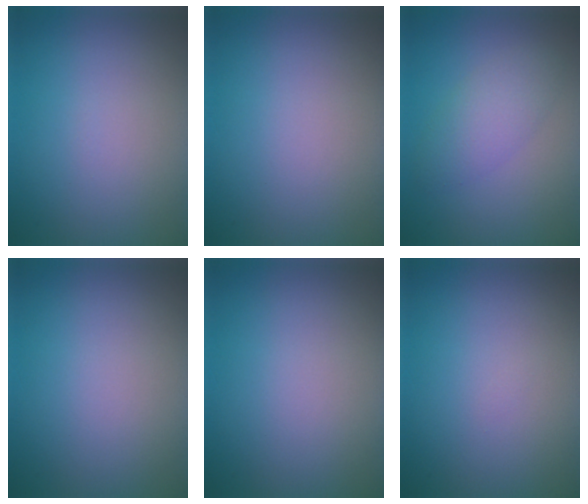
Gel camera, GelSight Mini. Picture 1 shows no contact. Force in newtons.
{"total": 0.0}
{"total": 3.0, "press": 3.0, "slide": 0.0}
{"total": 0.0}
{"total": 0.0}
{"total": 0.0}